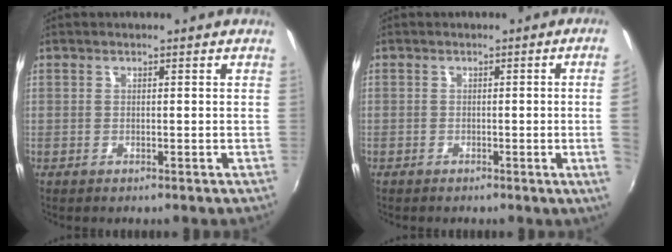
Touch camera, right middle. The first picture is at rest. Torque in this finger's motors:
{"motor_torque": [0.62, -0.54, -1.05, -0.21]}